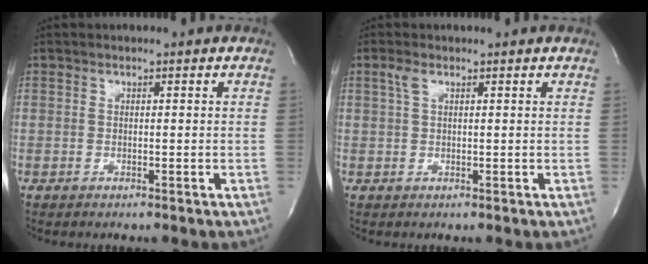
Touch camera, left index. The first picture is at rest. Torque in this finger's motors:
{"motor_torque": [0.77, 0.10, 0.11, 0.01]}